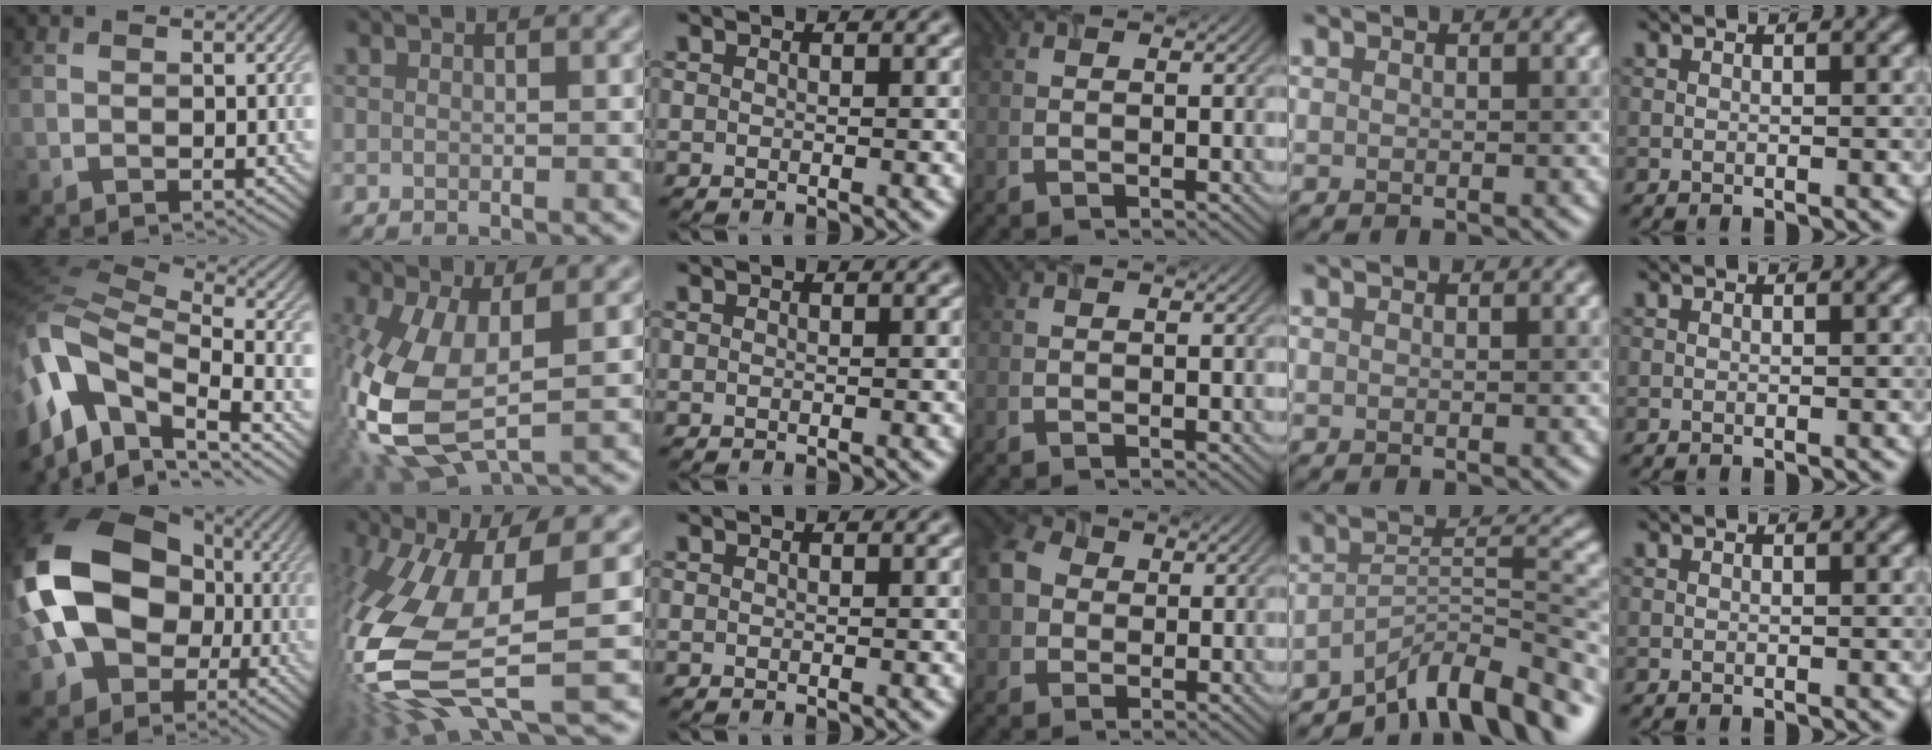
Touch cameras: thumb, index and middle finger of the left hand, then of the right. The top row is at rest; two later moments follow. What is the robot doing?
{"motion": "open", "object": "airpods case & airpods"}